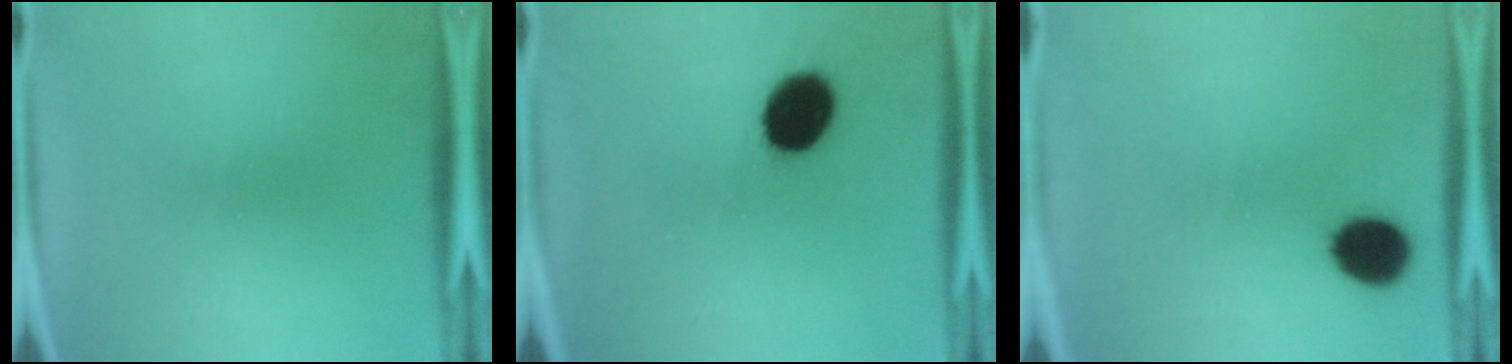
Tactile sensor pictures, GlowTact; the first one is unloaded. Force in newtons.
{"total": 13.5}
{"total": 9.5}